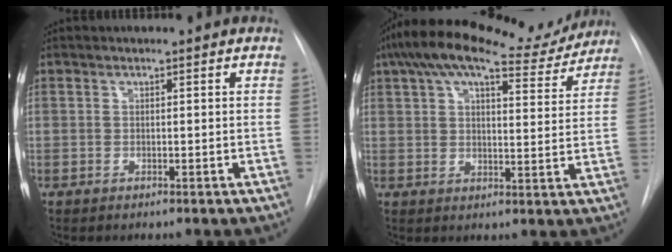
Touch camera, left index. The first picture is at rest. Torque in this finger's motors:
{"motor_torque": [1.08, -1.03, 0.07, 0.13]}